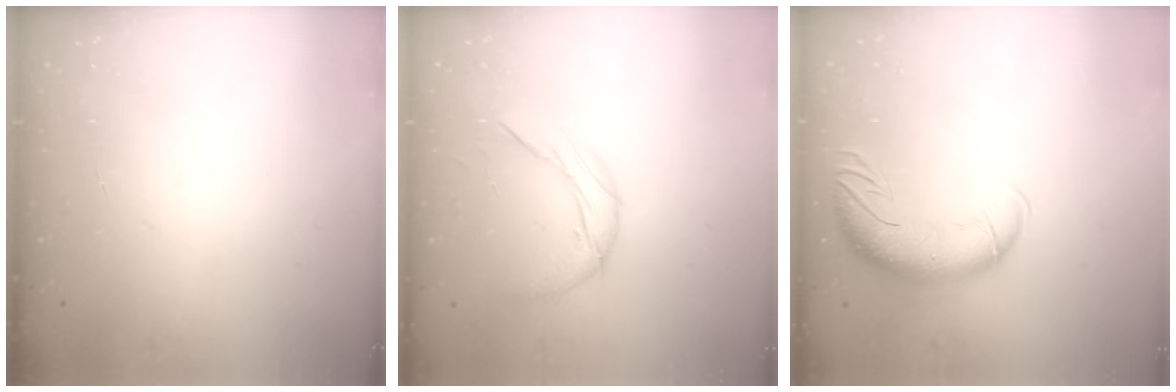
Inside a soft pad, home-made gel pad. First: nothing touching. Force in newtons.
{"total": 9.2, "press": 9.2, "slide": 0.4}
{"total": 14.0, "press": 13.5, "slide": 3.7}